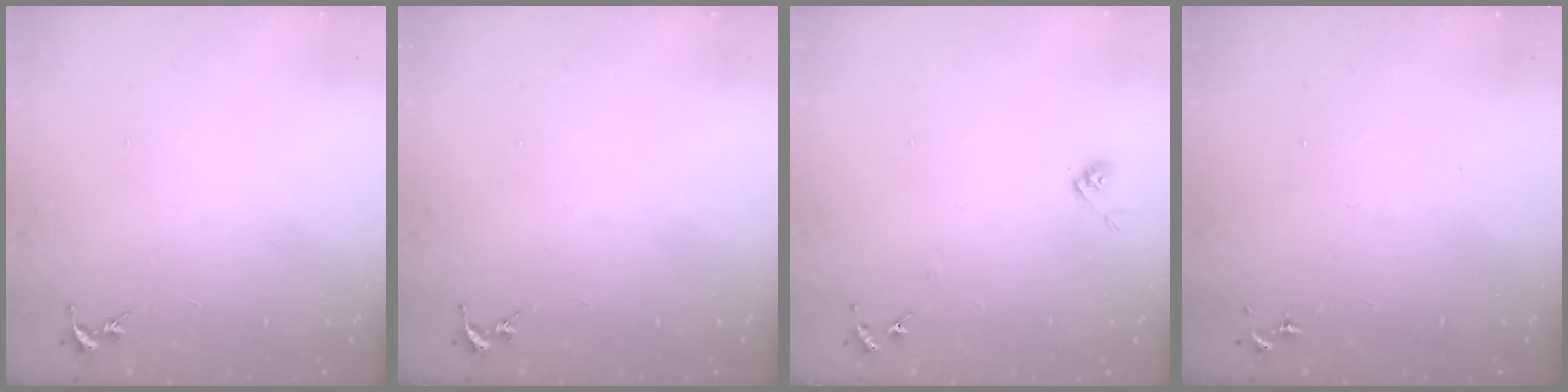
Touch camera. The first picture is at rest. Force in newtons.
{"total": 0.0}
{"total": 6.2, "press": 6.2, "slide": 0.5}
{"total": 0.0}